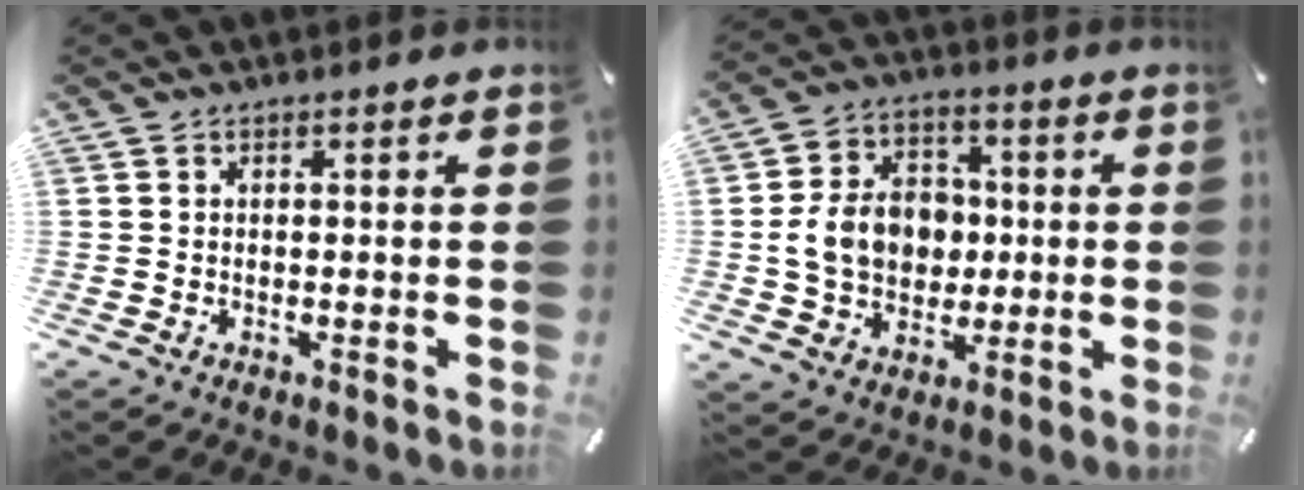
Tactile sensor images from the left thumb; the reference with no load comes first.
{"total": 12.4, "force": [-0.3, 10.5, 6.6], "torque": [-0.134, 0.020, -0.002]}